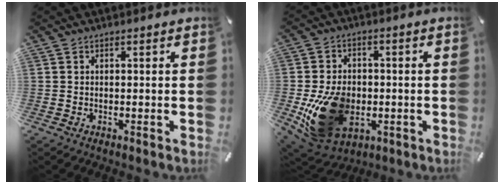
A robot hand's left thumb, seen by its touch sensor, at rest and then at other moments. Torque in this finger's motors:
{"motor_torque": [1.31, 2.17, 0.33, 0.11, 0.48]}